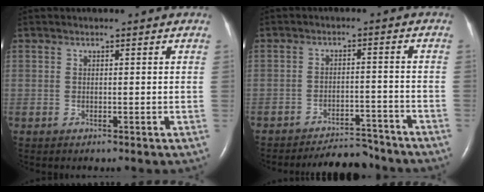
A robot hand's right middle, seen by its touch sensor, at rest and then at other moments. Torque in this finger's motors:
{"motor_torque": [0.03, -0.07, 0.01, 0.04]}